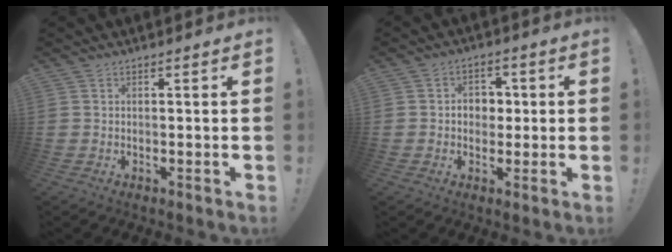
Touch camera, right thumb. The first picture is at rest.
{"total": 6.0, "force": [0.0, 5.1, 3.2], "torque": [-0.037, 0.006, -0.003]}